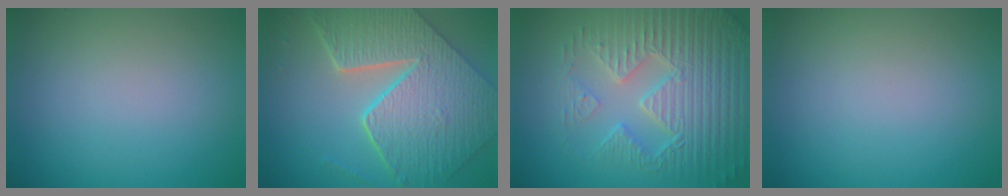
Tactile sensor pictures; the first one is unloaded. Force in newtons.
{"total": 9.7, "press": 6.8, "slide": 7.0}
{"total": 6.9, "press": 5.7, "slide": 3.8}
{"total": 0.0}